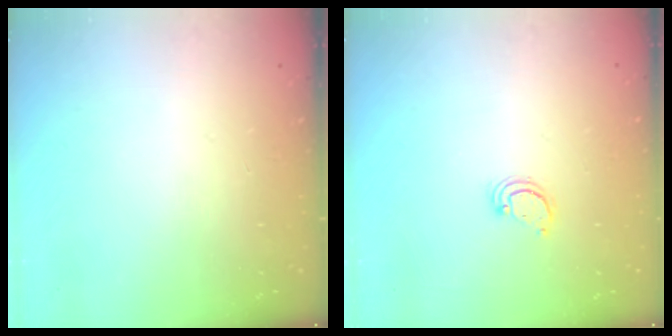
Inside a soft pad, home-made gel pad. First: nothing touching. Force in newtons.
{"total": 2.6, "press": 2.6, "slide": 0.2}